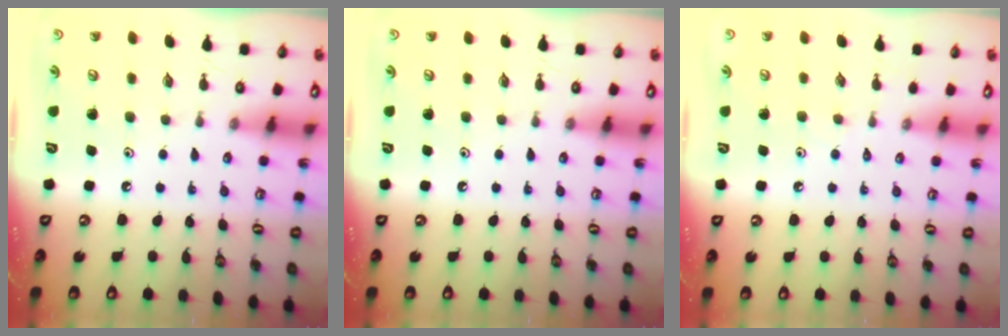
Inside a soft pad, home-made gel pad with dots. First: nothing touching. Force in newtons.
{"total": 0.0}
{"total": 2.1, "press": 2.1, "slide": 0.4}